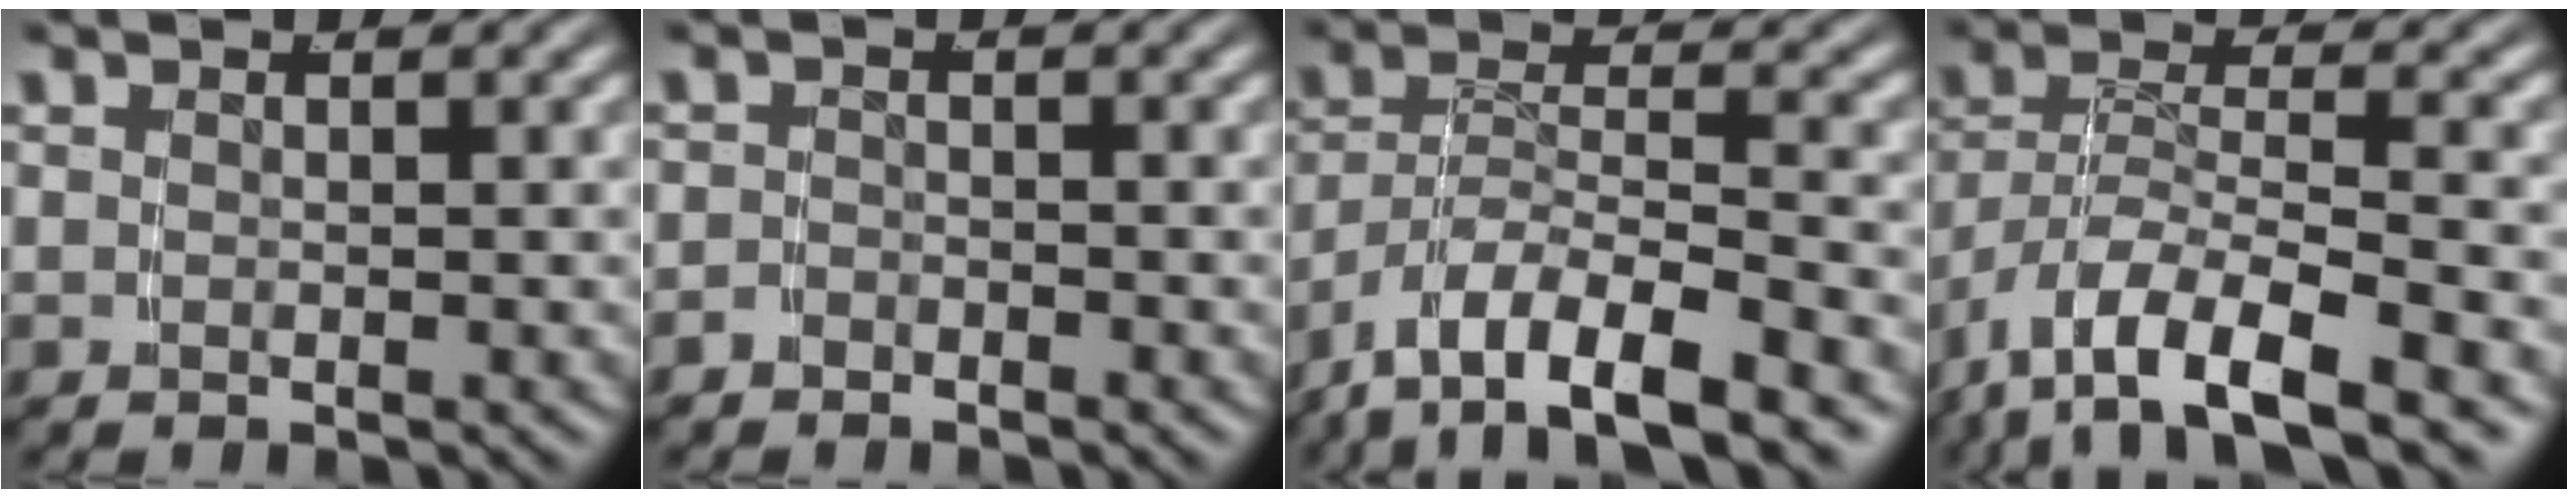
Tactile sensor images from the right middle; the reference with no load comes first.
{"total": 1.4, "force": [-1.4, 0.2, -0.2], "torque": [0.004, -0.008, -0.023]}
{"total": 8.9, "force": [-5.4, 4.4, 5.5], "torque": [-0.104, -0.015, -0.082]}
{"total": 8.1, "force": [-4.3, 3.7, 5.7], "torque": [-0.114, -0.023, -0.054]}